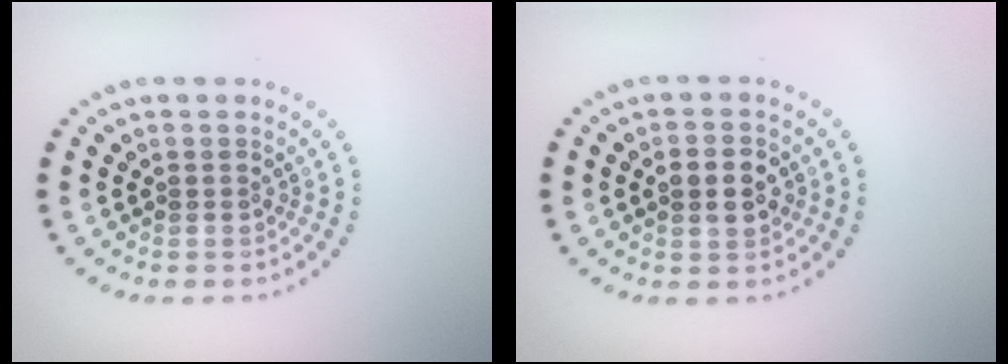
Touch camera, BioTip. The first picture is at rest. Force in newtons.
{"total": 3.1, "press": 3.1, "slide": 0.2}